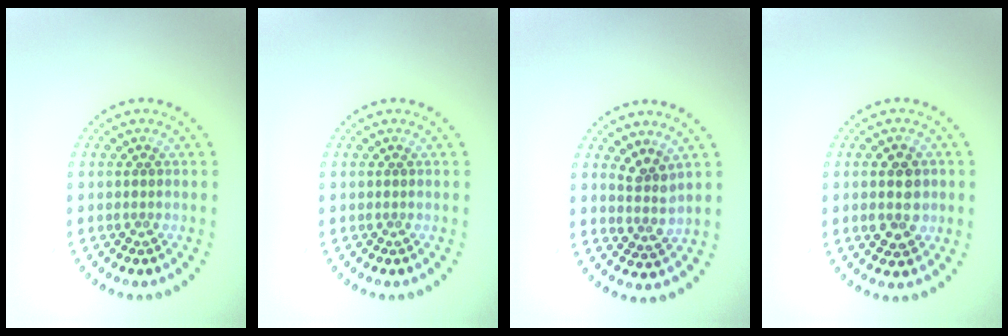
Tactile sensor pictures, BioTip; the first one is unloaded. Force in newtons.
{"total": 0.0}
{"total": 2.2, "press": 1.7, "slide": 1.4}
{"total": 3.6, "press": 3.6, "slide": 0.2}